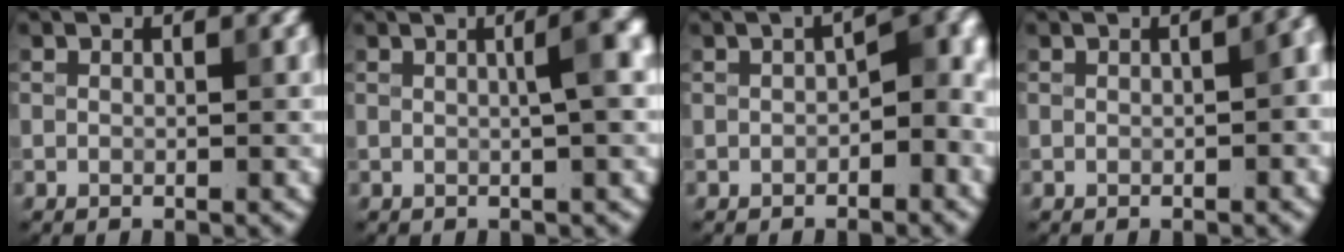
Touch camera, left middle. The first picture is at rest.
{"total": 3.2, "force": [0.7, 0.4, 3.1], "torque": [-0.042, 0.016, 0.011]}
{"total": 6.9, "force": [-0.1, 3.9, 5.6], "torque": [-0.051, 0.010, -0.002]}
{"total": 3.5, "force": [0.1, 1.9, 2.9], "torque": [-0.022, 0.007, 0.010]}